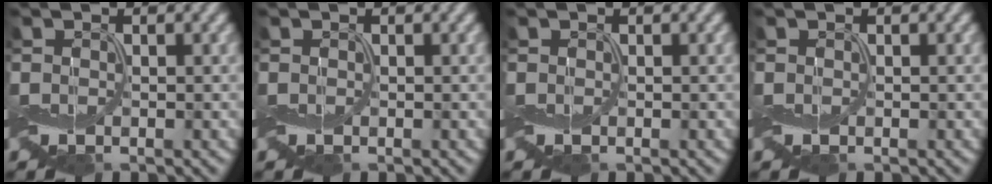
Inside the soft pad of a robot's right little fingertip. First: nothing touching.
{"total": 0.0}
{"total": 0.0}
{"total": 0.0}